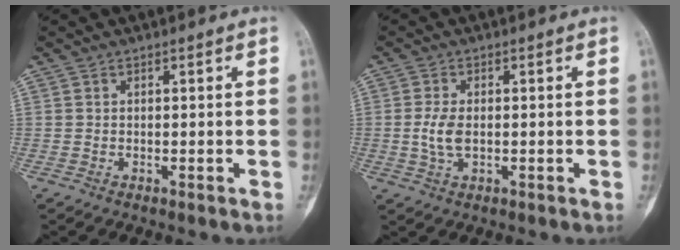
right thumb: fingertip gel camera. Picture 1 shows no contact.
{"total": 4.2, "force": [-0.3, 2.3, 3.5], "torque": [-0.077, 0.000, -0.007]}